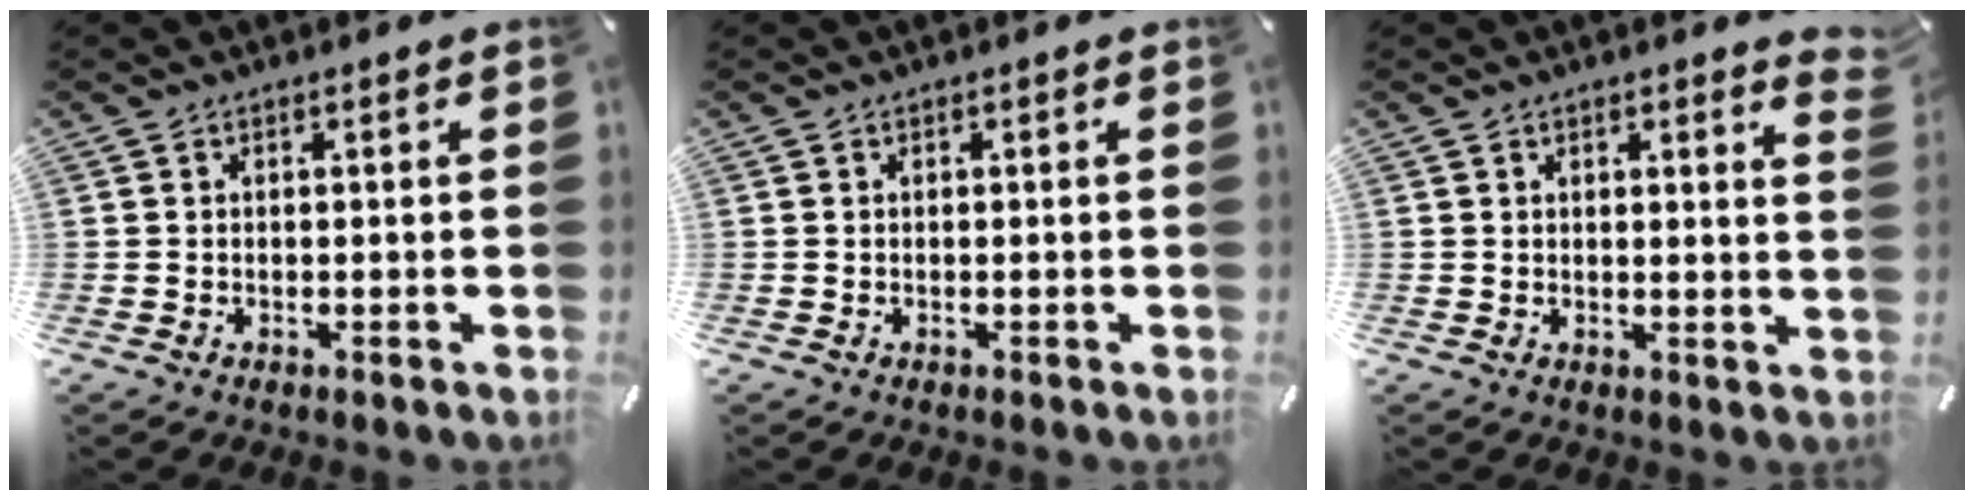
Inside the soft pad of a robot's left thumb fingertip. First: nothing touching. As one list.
[{"total": 0.0}, {"total": 2.1, "force": [1.6, 0.4, 1.4], "torque": [-0.014, -0.005, 0.024]}]